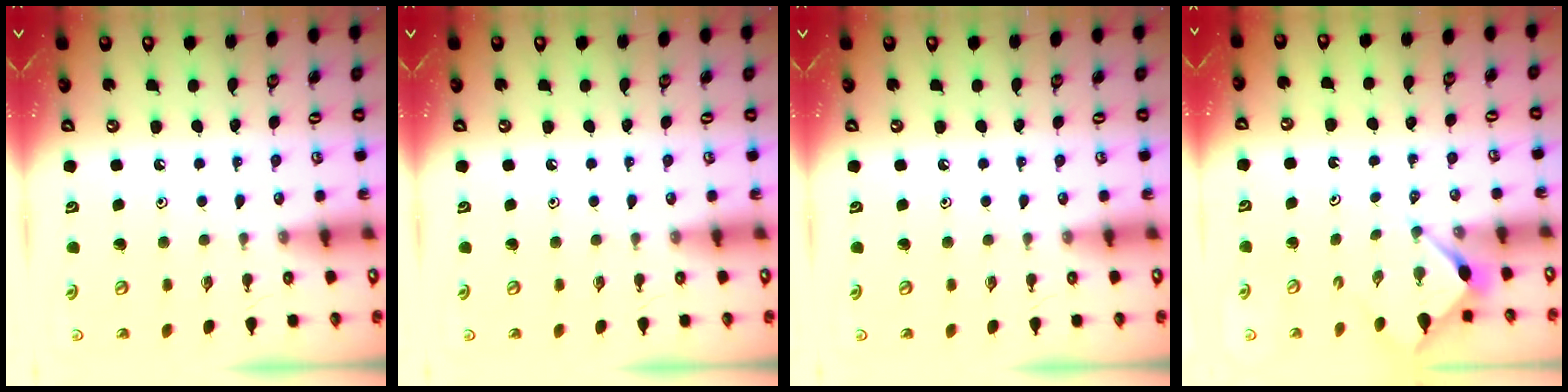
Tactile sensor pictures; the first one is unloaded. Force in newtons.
{"total": 0.0}
{"total": 0.0}
{"total": 2.6, "press": 2.6, "slide": 0.3}